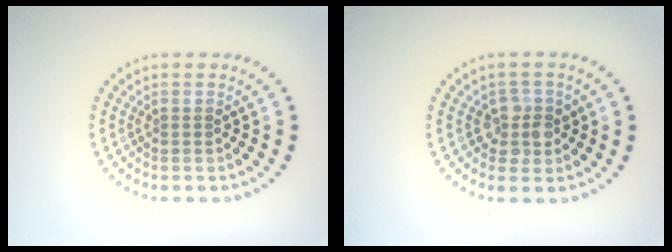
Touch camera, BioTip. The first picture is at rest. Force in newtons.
{"total": 2.3, "press": 2.0, "slide": 1.1}